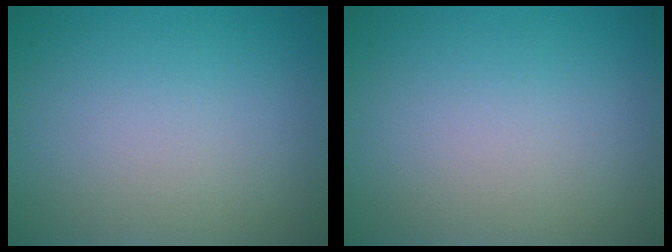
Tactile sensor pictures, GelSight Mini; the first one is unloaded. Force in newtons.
{"total": 0.0}